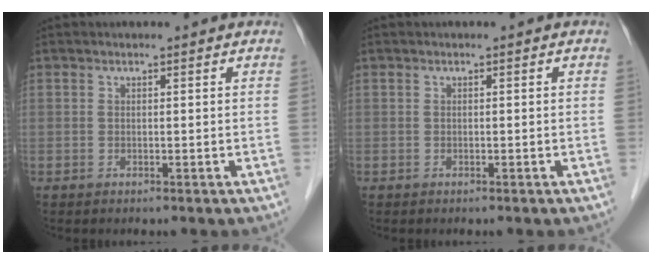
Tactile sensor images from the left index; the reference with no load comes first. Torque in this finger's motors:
{"motor_torque": [-0.01, 0.01, 0.02, 0.00]}